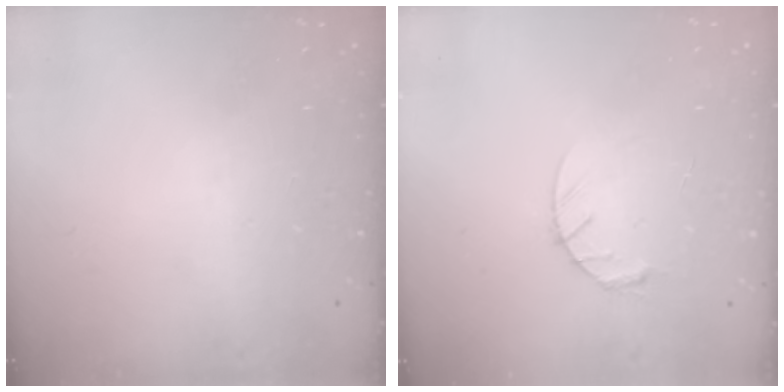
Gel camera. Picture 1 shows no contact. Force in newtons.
{"total": 3.0, "press": 3.0, "slide": 0.5}